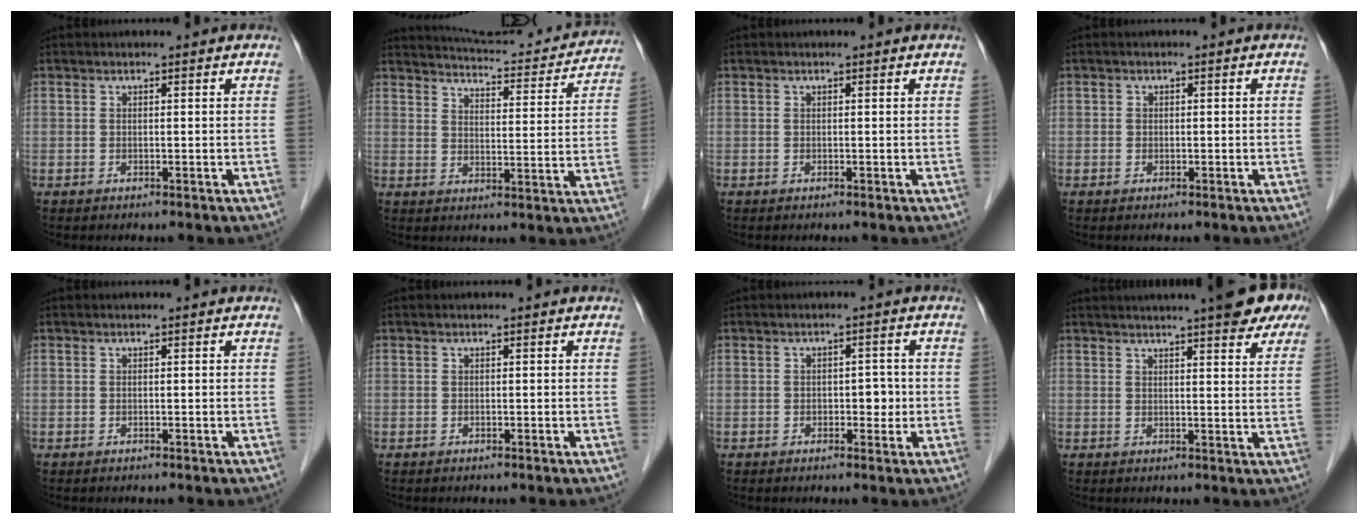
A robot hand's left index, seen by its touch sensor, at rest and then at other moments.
{"total": 18.7, "force": [17.9, 2.8, 4.4], "torque": [-0.055, -0.033, 0.219]}
{"total": 0.0}
{"total": 0.8, "force": [-0.3, 0.8, 0.1], "torque": [0.003, 0.001, -0.006]}
{"total": 0.0}
{"total": 0.0}
{"total": 2.3, "force": [-0.9, 1.4, 1.7], "torque": [-0.019, 0.009, -0.012]}
{"total": 13.9, "force": [10.4, 2.5, 8.9], "torque": [-0.119, 0.020, 0.118]}